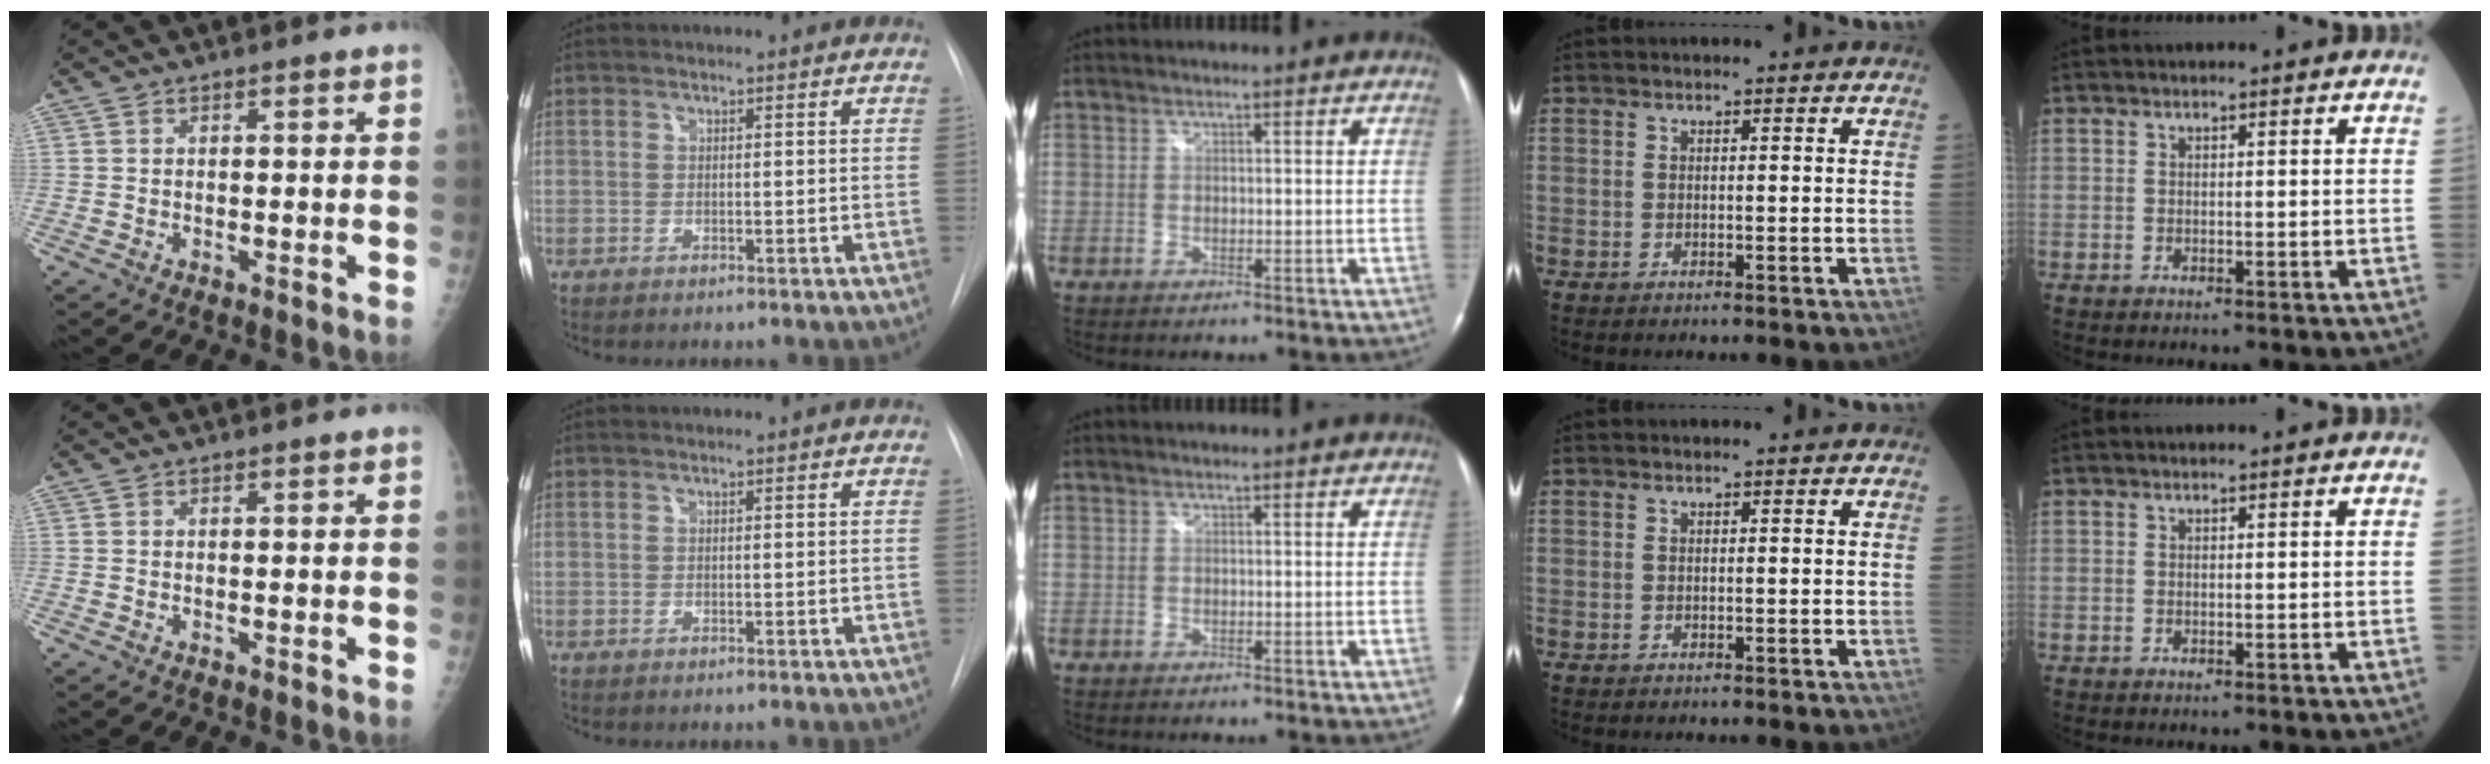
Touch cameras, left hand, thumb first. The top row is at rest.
{}